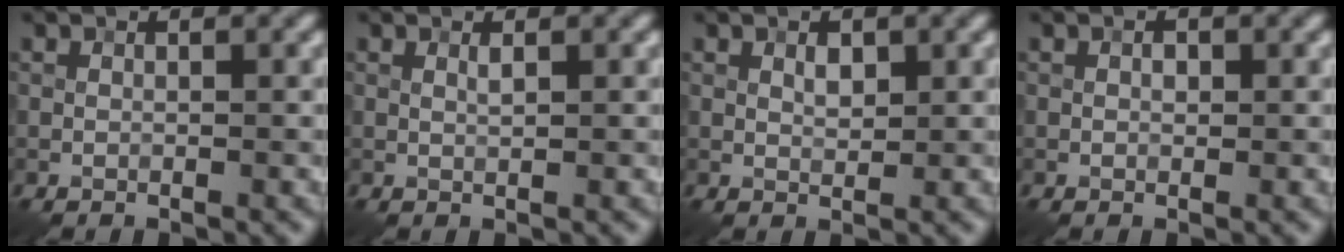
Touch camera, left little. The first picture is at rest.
{"total": 0.6, "force": [0.3, 0.1, 0.5], "torque": [-0.011, 0.000, 0.006]}
{"total": 1.3, "force": [0.5, 0.7, 0.9], "torque": [-0.014, -0.001, 0.010]}
{"total": 0.7, "force": [0.1, 0.5, 0.5], "torque": [-0.005, -0.001, 0.000]}